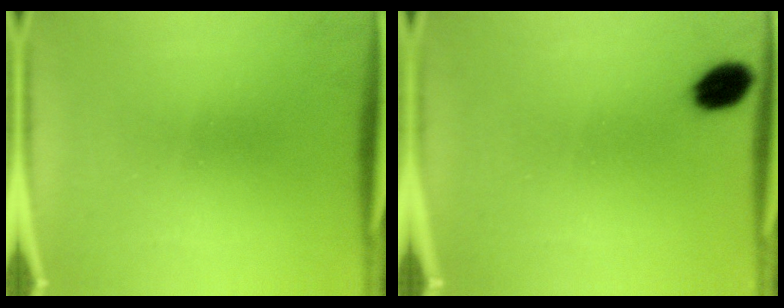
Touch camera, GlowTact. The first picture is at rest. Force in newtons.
{"total": 5.0}